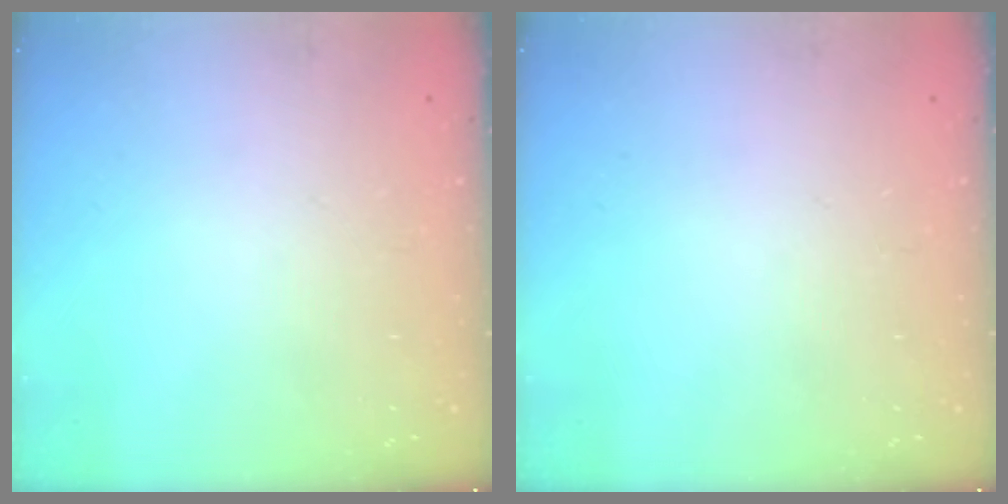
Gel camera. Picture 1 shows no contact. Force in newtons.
{"total": 0.0}